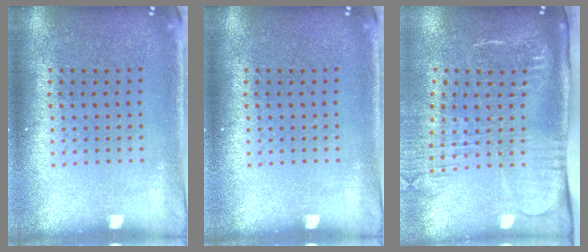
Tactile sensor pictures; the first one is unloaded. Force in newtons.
{"total": 0.0}
{"total": 2.7, "press": 2.0, "slide": 1.7}